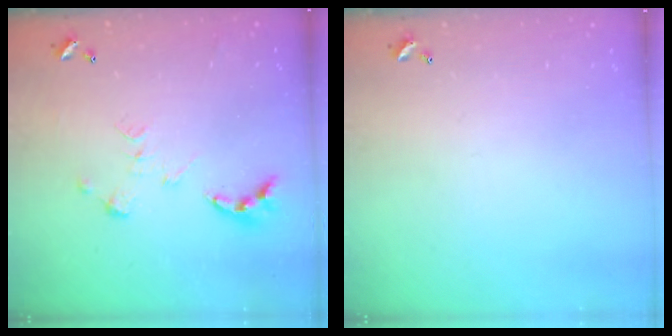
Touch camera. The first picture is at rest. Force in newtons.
{"total": 0.0}